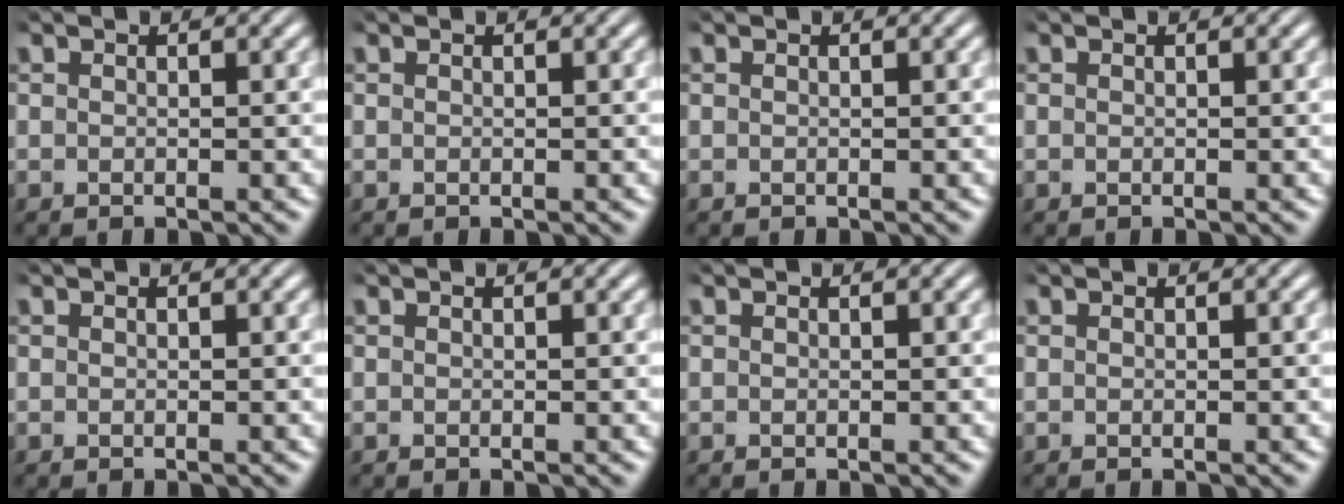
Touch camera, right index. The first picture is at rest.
{"total": 0.0}
{"total": 0.0}
{"total": 0.0}
{"total": 0.0}
{"total": 0.0}
{"total": 0.0}
{"total": 0.0}